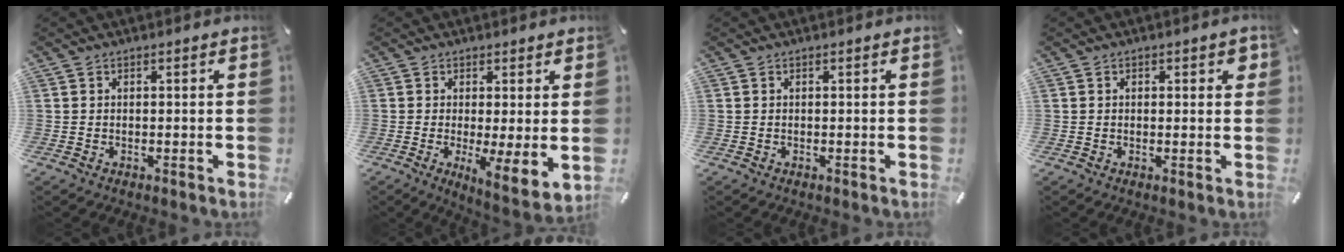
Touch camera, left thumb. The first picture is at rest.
{"total": 6.0, "force": [0.1, 1.2, 5.9], "torque": [-0.091, -0.029, 0.008]}
{"total": 0.0}
{"total": 1.7, "force": [0.5, 1.0, 1.3], "torque": [-0.011, -0.001, 0.003]}